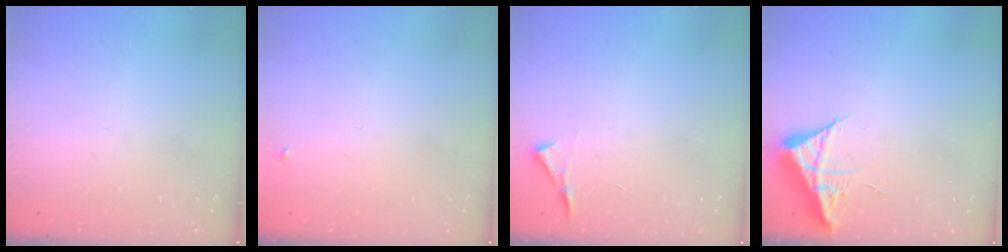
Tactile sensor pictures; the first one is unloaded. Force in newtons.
{"total": 2.3, "press": 2.3, "slide": 0.2}
{"total": 3.5, "press": 3.5, "slide": 0.5}
{"total": 9.2, "press": 9.2, "slide": 0.8}